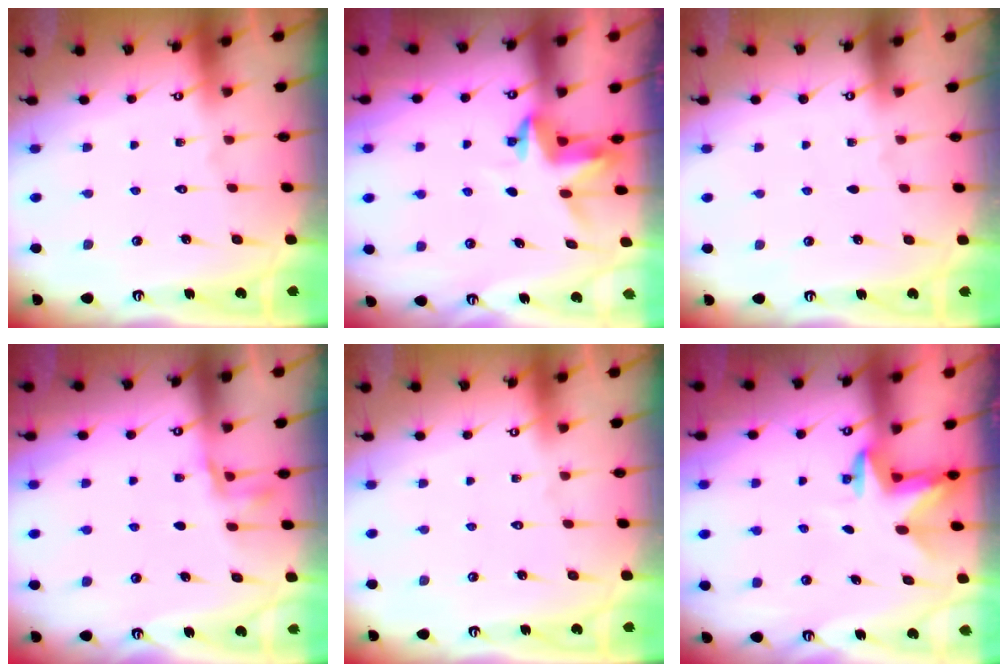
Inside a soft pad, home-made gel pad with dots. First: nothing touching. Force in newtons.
{"total": 4.0, "press": 4.0, "slide": 0.3}
{"total": 0.0}
{"total": 2.9, "press": 2.8, "slide": 1.0}
{"total": 0.0}
{"total": 3.2, "press": 3.1, "slide": 0.8}